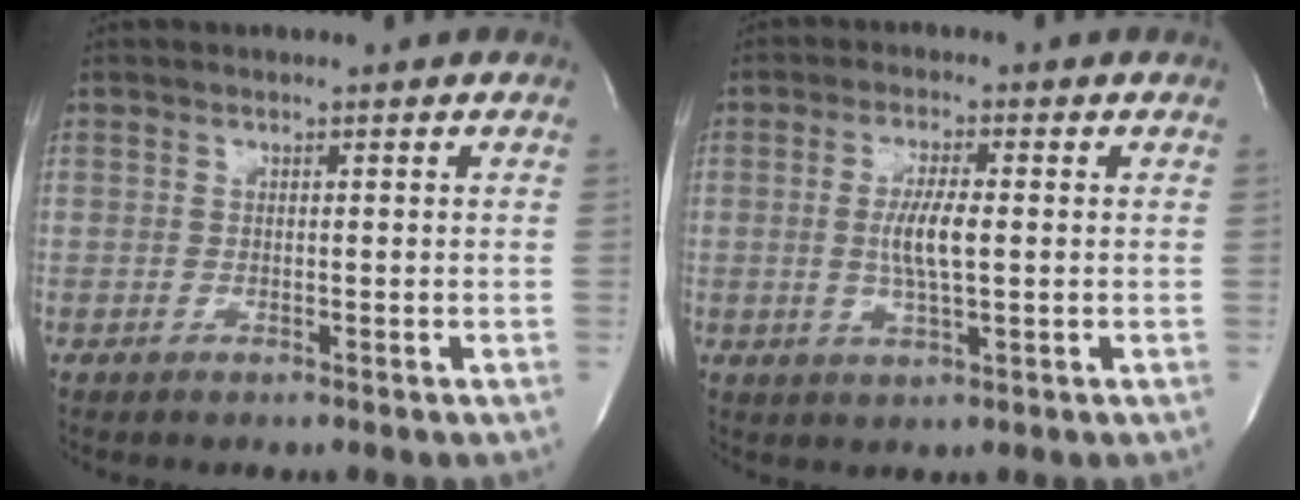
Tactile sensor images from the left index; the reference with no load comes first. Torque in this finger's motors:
{"motor_torque": [0.67, 0.06, 0.17, 0.05]}